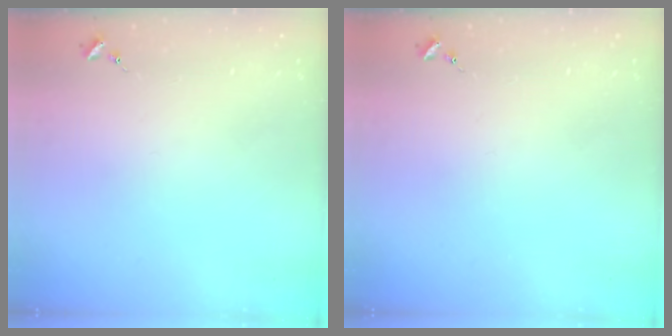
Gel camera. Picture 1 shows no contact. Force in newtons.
{"total": 0.0}